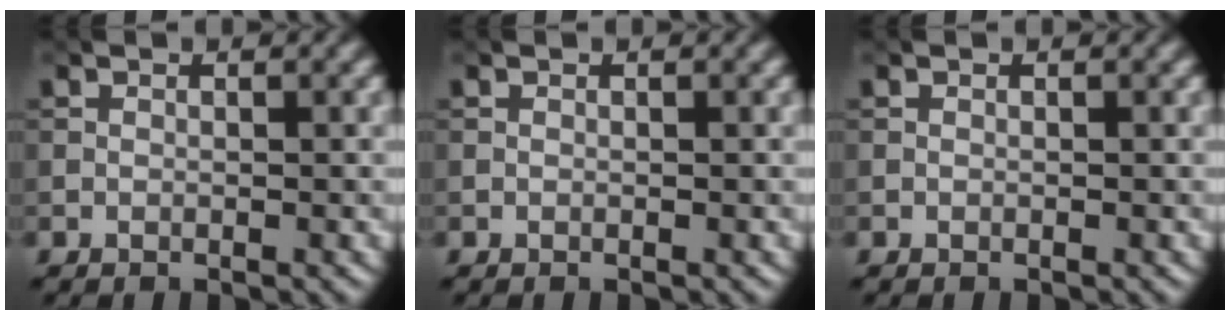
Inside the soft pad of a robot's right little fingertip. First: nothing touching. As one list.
[{"total": 0.0}, {"total": 0.0}]